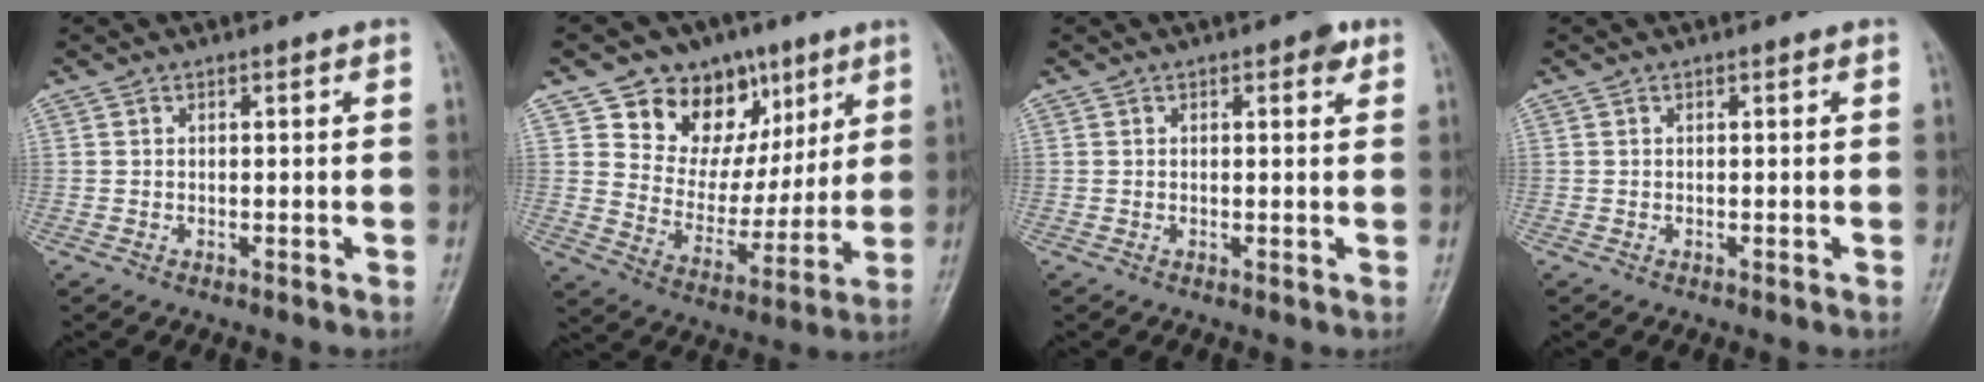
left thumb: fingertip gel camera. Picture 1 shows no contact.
{"total": 17.4, "force": [9.0, 12.6, 7.8], "torque": [-0.064, -0.030, 0.152]}
{"total": 2.3, "force": [1.2, 0.9, 1.7], "torque": [-0.016, -0.002, 0.011]}
{"total": 0.0}